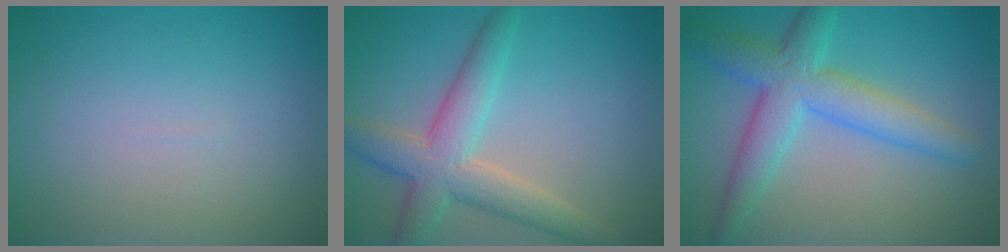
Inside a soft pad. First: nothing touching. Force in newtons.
{"total": 5.4, "press": 5.4, "slide": 0.1}
{"total": 5.8, "press": 5.8, "slide": 0.1}